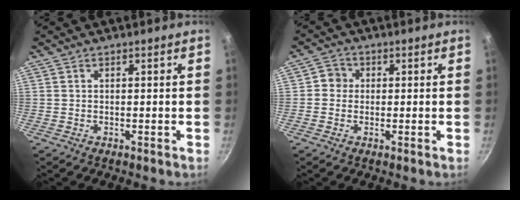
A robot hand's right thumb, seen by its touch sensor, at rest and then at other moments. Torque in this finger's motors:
{"motor_torque": [0.26, 0.54, 0.32, 0.13, -0.02]}